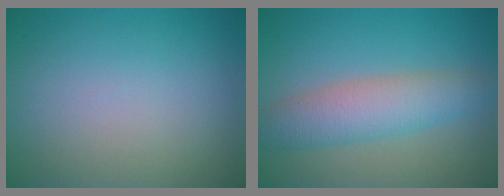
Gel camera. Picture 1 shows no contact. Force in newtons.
{"total": 4.8, "press": 4.8, "slide": 0.1}